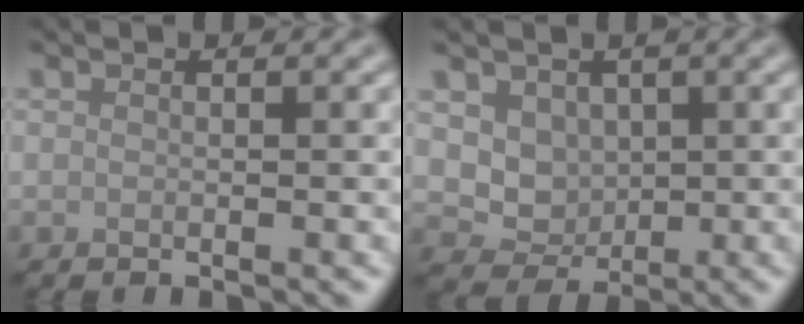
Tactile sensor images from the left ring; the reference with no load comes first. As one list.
[{"total": 2.8, "force": [0.6, 2.4, 1.4], "torque": [-0.024, -0.010, 0.010]}]